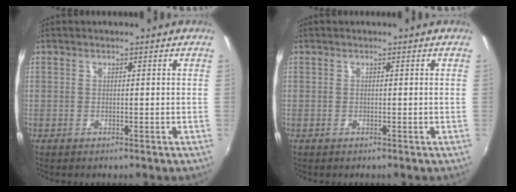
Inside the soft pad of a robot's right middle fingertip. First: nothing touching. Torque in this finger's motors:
{"motor_torque": [0.10, -0.03, 0.03, 0.00]}